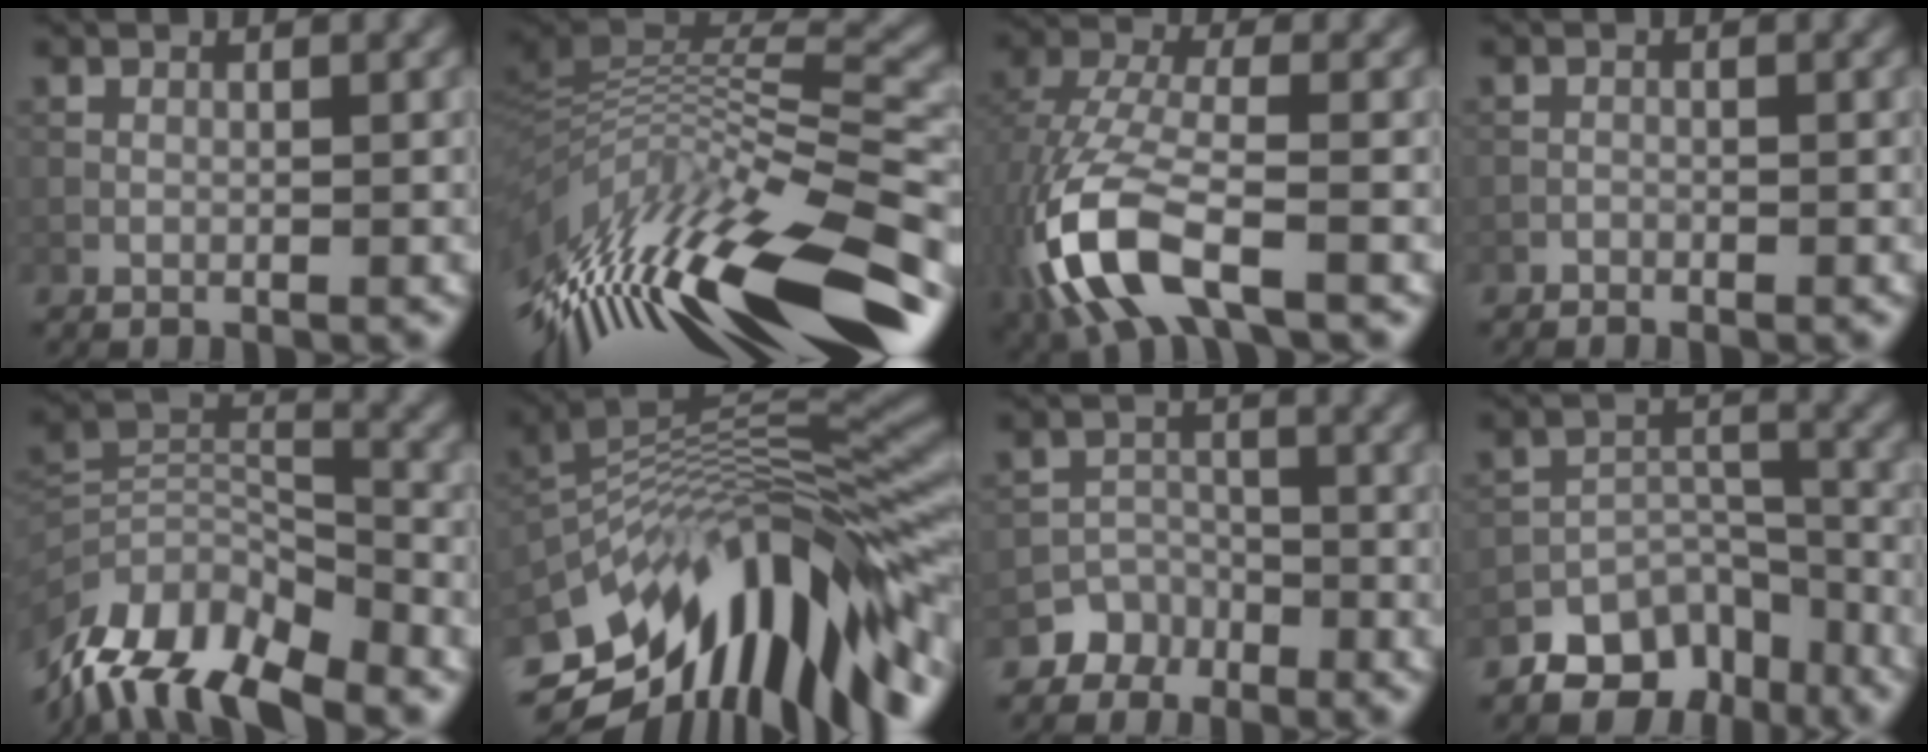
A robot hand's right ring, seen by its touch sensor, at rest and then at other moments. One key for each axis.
{"total": 15.4, "fx": -6.9, "fy": 4.9, "fz": 12.9, "tx": -0.239, "ty": 0.018, "tz": -0.119}
{"total": 10.1, "fx": -4.2, "fy": 4.6, "fz": 7.9, "tx": -0.188, "ty": -0.007, "tz": -0.091}
{"total": 0.7, "fx": -0.6, "fy": 0.2, "fz": 0.0, "tx": 0.002, "ty": 0.001, "tz": -0.013}
{"total": 12.4, "fx": -9.6, "fy": 4.9, "fz": 6.2, "tx": -0.123, "ty": 0.010, "tz": -0.178}
{"total": 14.7, "fx": -6.5, "fy": 4.8, "fz": 12.3, "tx": -0.207, "ty": 0.024, "tz": -0.118}
{"total": 3.7, "fx": -2.7, "fy": 2.6, "fz": -0.1, "tx": 0.033, "ty": 0.007, "tz": -0.048}
{"total": 8.0, "fx": -6.2, "fy": 4.6, "fz": 2.1, "tx": -0.016, "ty": -0.004, "tz": -0.090}